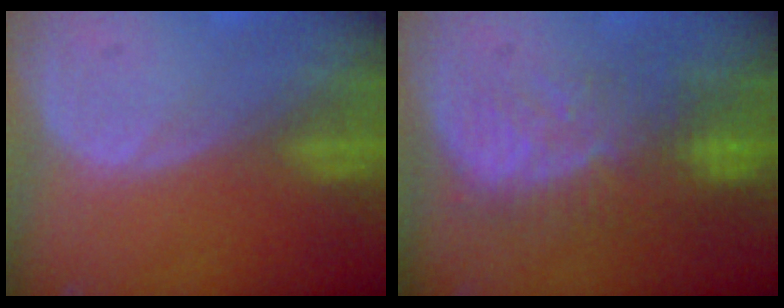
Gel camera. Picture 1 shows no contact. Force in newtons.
{"total": 10.1, "press": 8.5, "slide": 5.5}